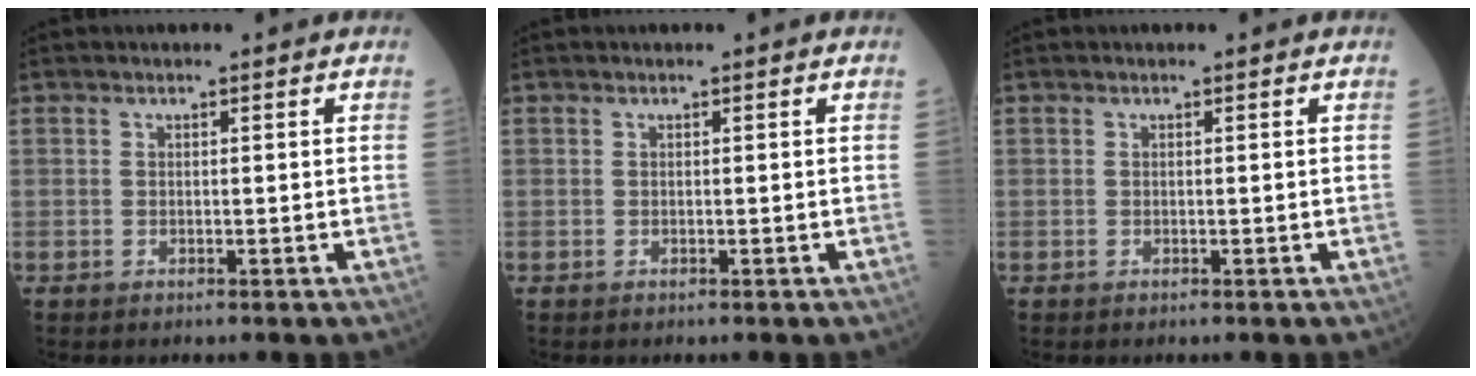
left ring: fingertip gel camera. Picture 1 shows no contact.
{"total": 0.0}
{"total": 0.0}